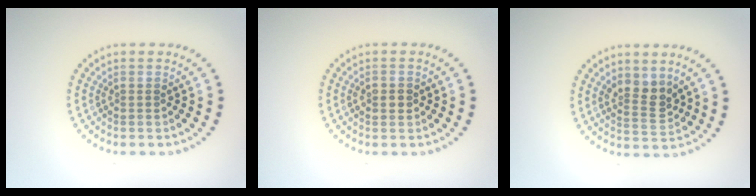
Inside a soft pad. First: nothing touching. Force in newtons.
{"total": 1.8, "press": 1.8, "slide": 0.1}
{"total": 2.7, "press": 2.5, "slide": 1.1}